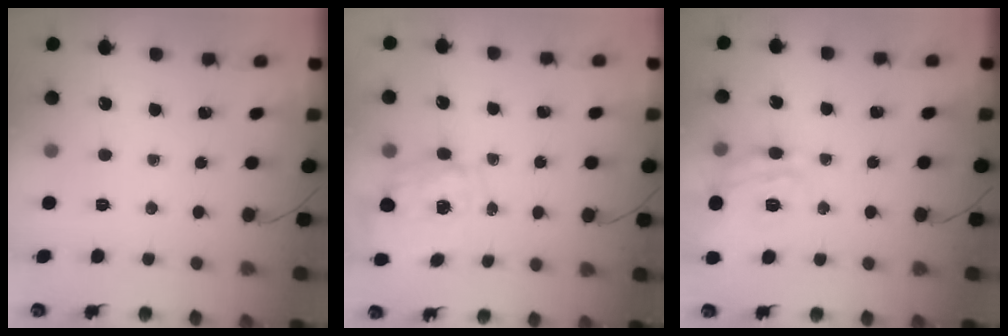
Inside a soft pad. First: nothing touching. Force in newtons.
{"total": 2.8, "press": 2.6, "slide": 0.9}
{"total": 16.8, "press": 16.7, "slide": 1.6}